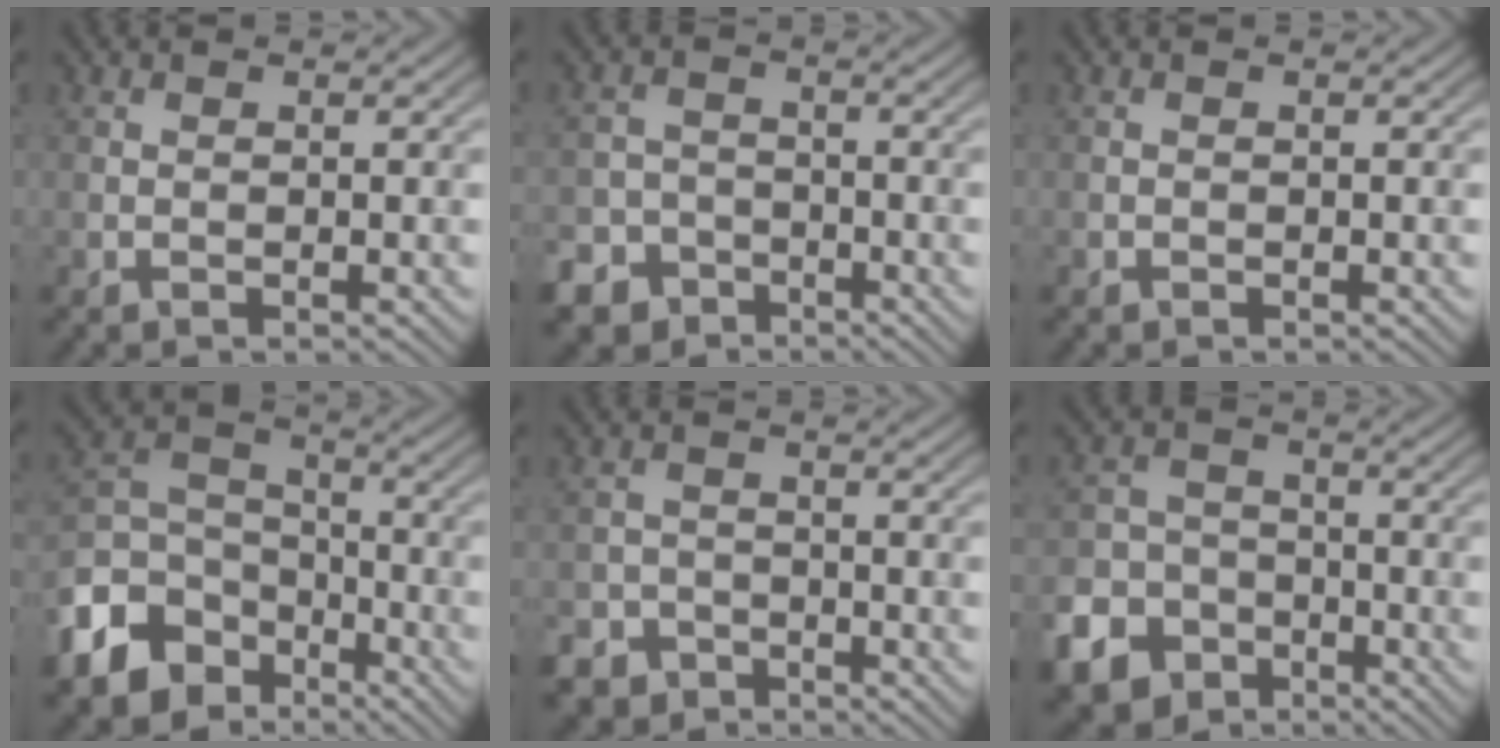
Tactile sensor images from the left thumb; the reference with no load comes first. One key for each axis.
{"total": 6.9, "fx": -4.6, "fy": 5.0, "fz": 1.0, "tx": -0.017, "ty": -0.017, "tz": -0.096}
{"total": 0.0}
{"total": 11.7, "fx": -6.7, "fy": 8.2, "fz": 5.0, "tx": -0.140, "ty": -0.019, "tz": -0.142}
{"total": 4.8, "fx": -3.6, "fy": 3.2, "fz": 0.6, "tx": 0.003, "ty": -0.004, "tz": -0.067}
{"total": 12.8, "fx": -7.2, "fy": 10.1, "fz": 3.1, "tx": -0.102, "ty": -0.058, "tz": -0.135}